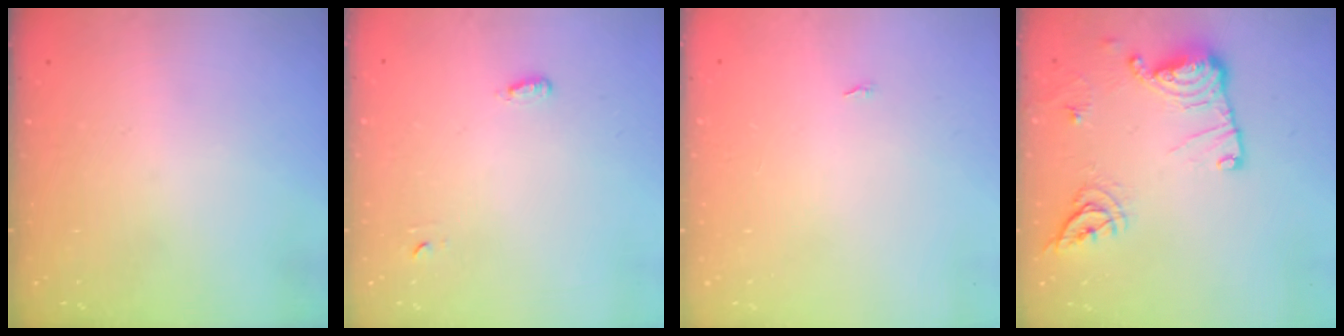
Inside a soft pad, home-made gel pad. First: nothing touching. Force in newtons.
{"total": 3.7, "press": 3.3, "slide": 1.6}
{"total": 4.0, "press": 1.3, "slide": 3.7}
{"total": 14.9, "press": 14.9, "slide": 0.4}